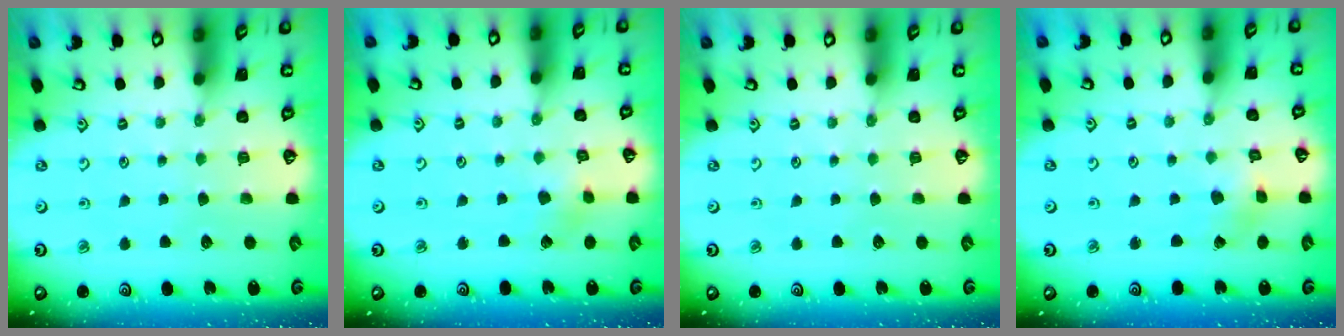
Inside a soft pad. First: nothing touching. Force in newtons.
{"total": 3.3, "press": 3.3, "slide": 0.3}
{"total": 0.0}
{"total": 1.4, "press": 1.4, "slide": 0.1}